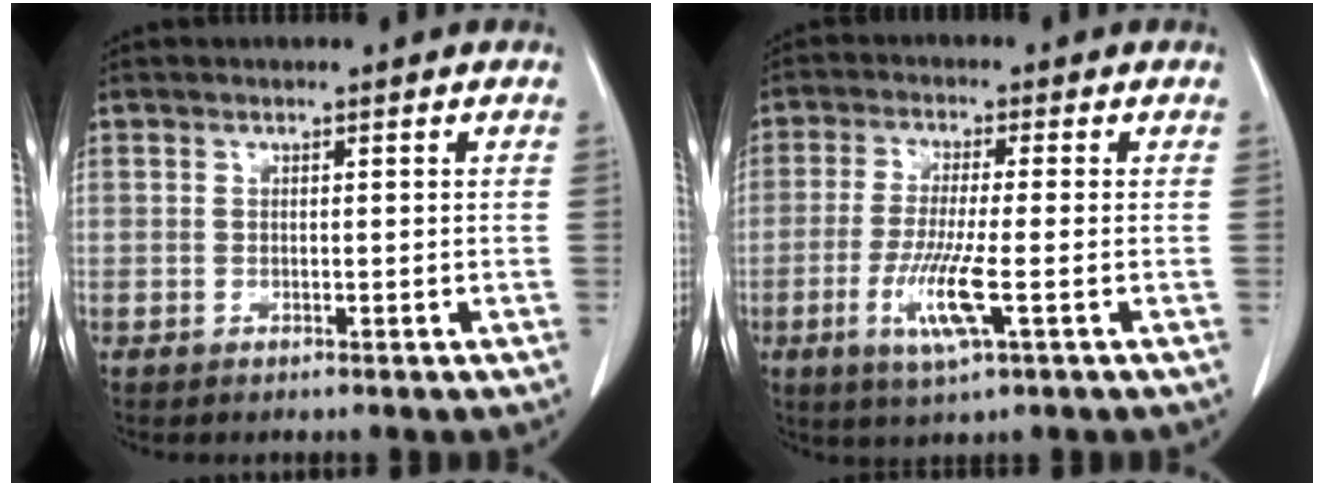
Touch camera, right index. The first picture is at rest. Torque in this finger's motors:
{"motor_torque": [1.55, -0.51, 0.80, 0.19]}